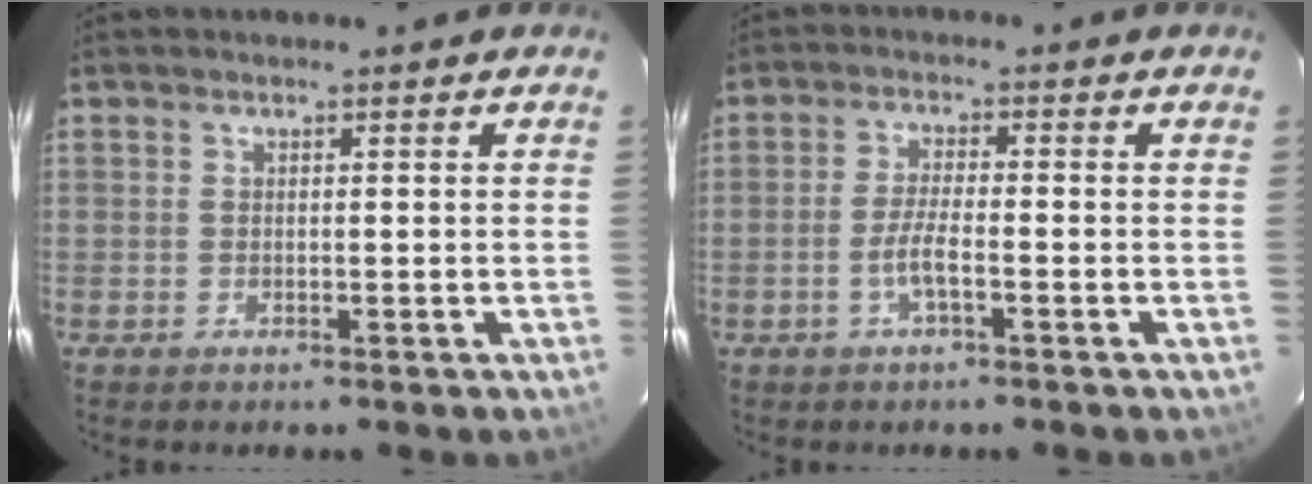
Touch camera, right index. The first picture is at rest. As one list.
[{"total": 3.9, "force": [-1.8, 0.4, 3.4], "torque": [-0.072, -0.002, -0.036]}]